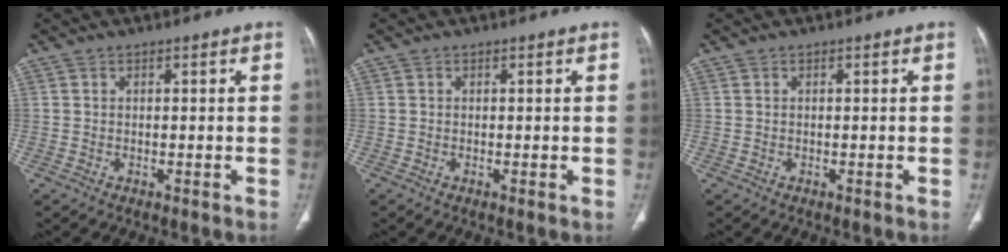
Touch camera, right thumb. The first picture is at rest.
{"total": 0.0}
{"total": 0.0}